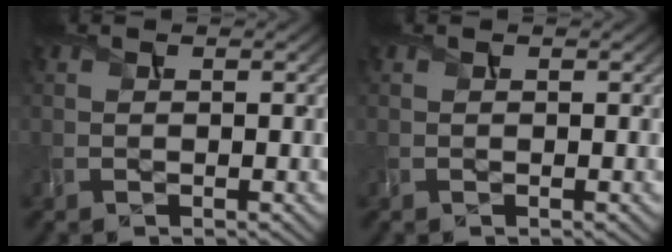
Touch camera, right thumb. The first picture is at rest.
{"total": 0.0}